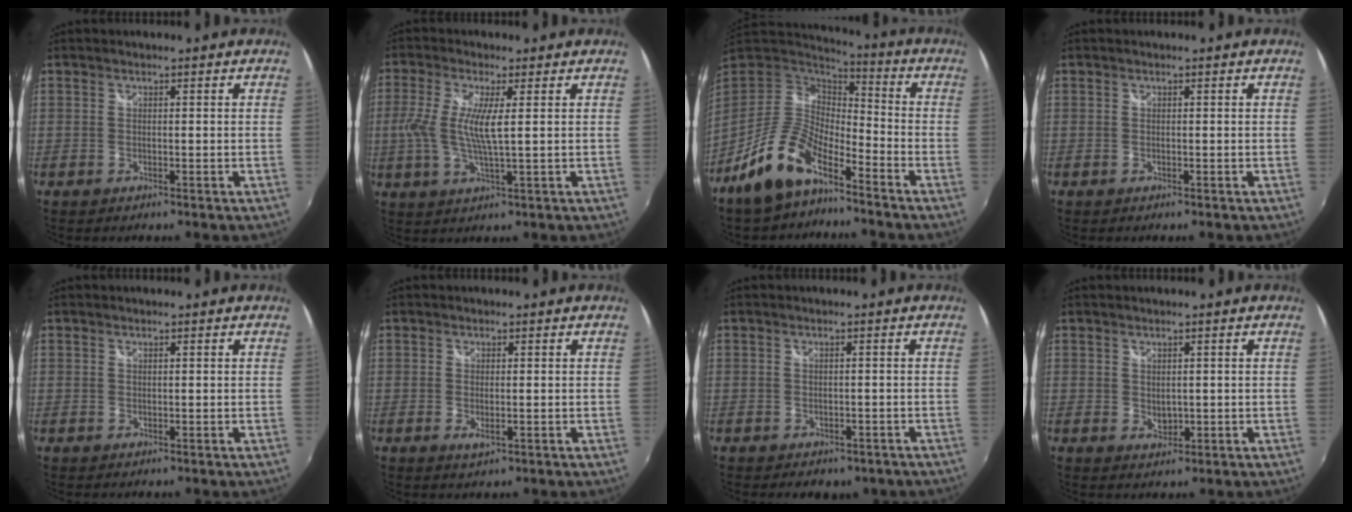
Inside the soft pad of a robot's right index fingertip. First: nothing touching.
{"total": 7.6, "force": [0.4, 0.7, 7.6], "torque": [-0.157, -0.007, 0.005]}
{"total": 12.6, "force": [-8.8, 4.8, 7.6], "torque": [-0.156, 0.001, -0.166]}
{"total": 0.0}
{"total": 0.6, "force": [0.2, 0.5, -0.2], "torque": [0.005, 0.001, 0.002]}
{"total": 2.2, "force": [-0.4, 0.7, 2.0], "torque": [-0.038, -0.007, -0.005]}
{"total": 3.8, "force": [-2.1, 2.9, 1.1], "torque": [-0.018, 0.002, -0.015]}
{"total": 2.0, "force": [0.4, 1.5, 1.2], "torque": [-0.016, -0.001, 0.009]}